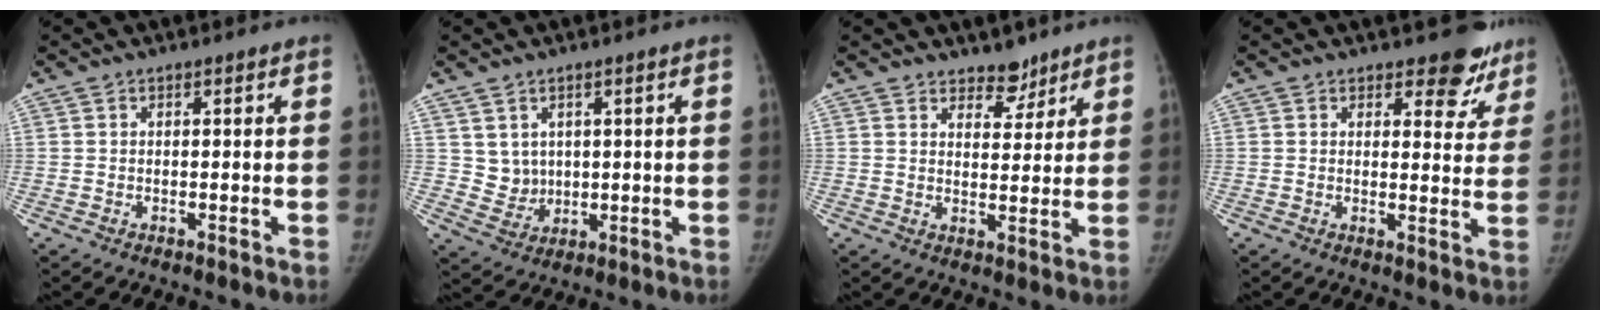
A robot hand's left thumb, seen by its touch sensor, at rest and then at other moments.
{"total": 4.6, "force": [1.8, 4.0, 1.3], "torque": [-0.006, -0.016, 0.047]}
{"total": 4.8, "force": [3.9, 2.4, 1.3], "torque": [0.009, -0.030, 0.062]}
{"total": 7.6, "force": [6.0, 3.6, 2.8], "torque": [0.008, -0.039, 0.064]}